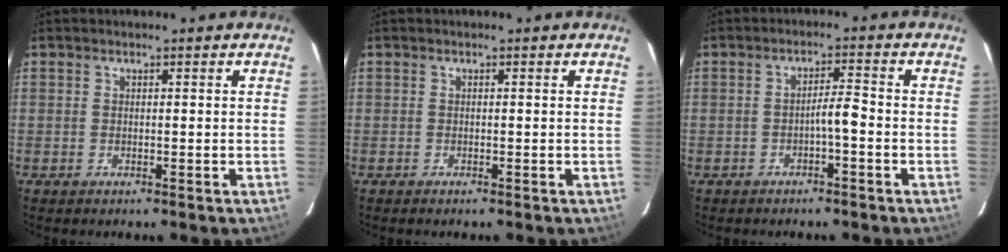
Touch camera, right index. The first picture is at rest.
{"total": 0.6, "force": [-0.5, 0.1, 0.3], "torque": [-0.008, -0.001, -0.008]}
{"total": 2.9, "force": [-1.2, 0.2, 2.6], "torque": [-0.039, 0.006, -0.021]}